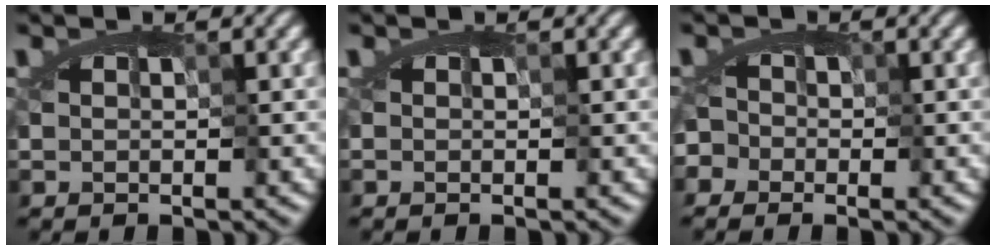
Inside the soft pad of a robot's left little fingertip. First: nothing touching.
{"total": 0.0}
{"total": 3.6, "force": [-0.1, 2.9, 2.0], "torque": [-0.025, 0.020, -0.017]}